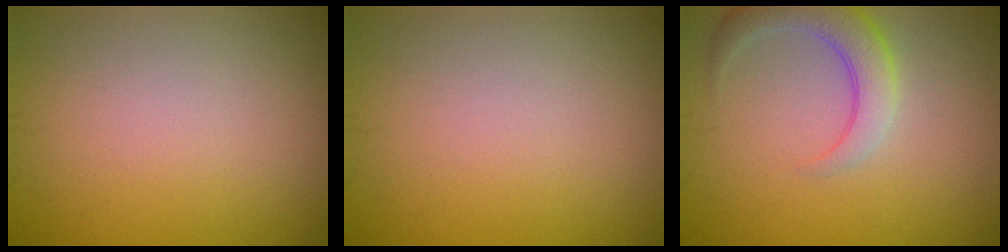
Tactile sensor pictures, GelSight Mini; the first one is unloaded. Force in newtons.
{"total": 0.0}
{"total": 4.1, "press": 4.1, "slide": 0.3}